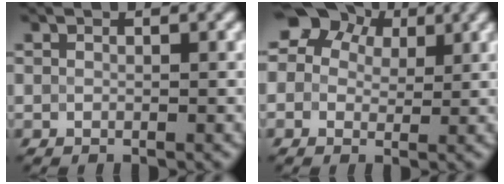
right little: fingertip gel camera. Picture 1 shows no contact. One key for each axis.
{"total": 13.7, "fx": 6.5, "fy": 9.9, "fz": 7.0, "tx": -0.170, "ty": 0.038, "tz": 0.101}